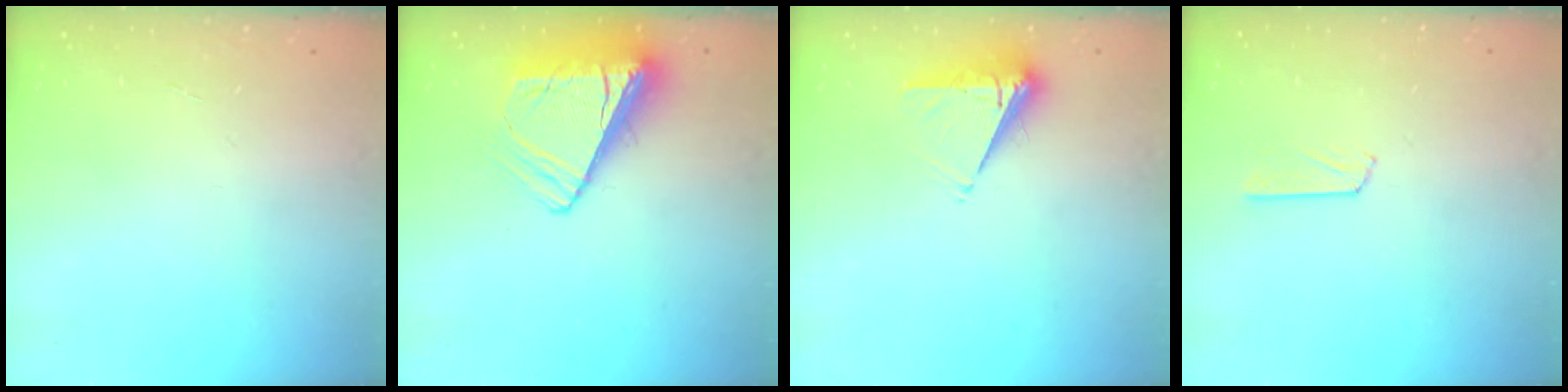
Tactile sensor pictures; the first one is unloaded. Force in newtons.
{"total": 10.3, "press": 10.2, "slide": 1.4}
{"total": 8.0, "press": 8.0, "slide": 0.5}
{"total": 3.7, "press": 3.7, "slide": 0.4}